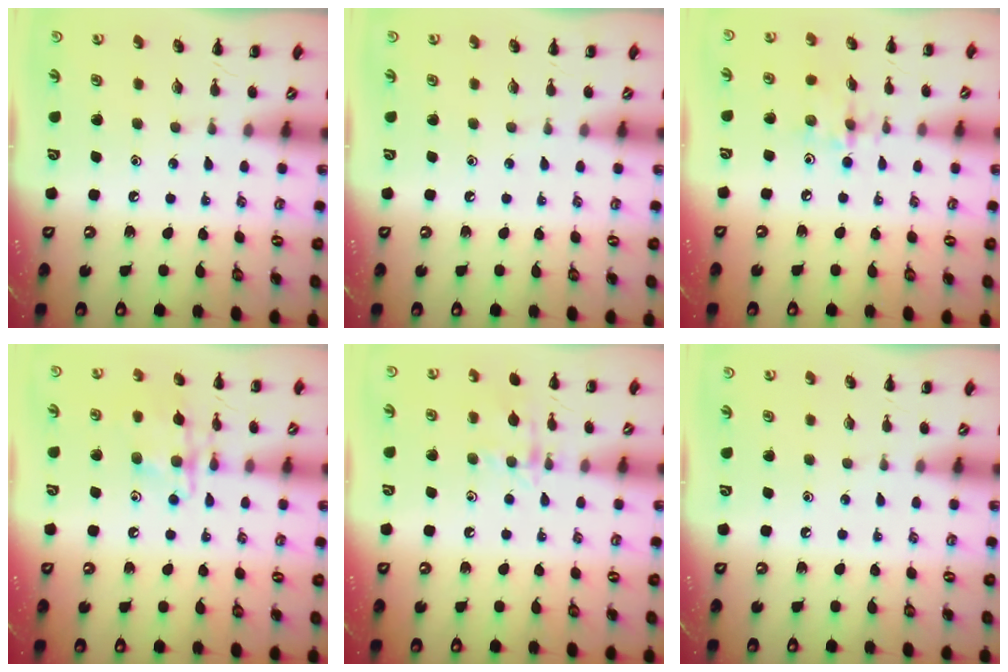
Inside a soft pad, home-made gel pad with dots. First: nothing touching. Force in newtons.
{"total": 0.0}
{"total": 4.8, "press": 4.8, "slide": 0.4}
{"total": 13.2, "press": 13.2, "slide": 0.8}
{"total": 10.2, "press": 10.2, "slide": 0.7}
{"total": 0.0}